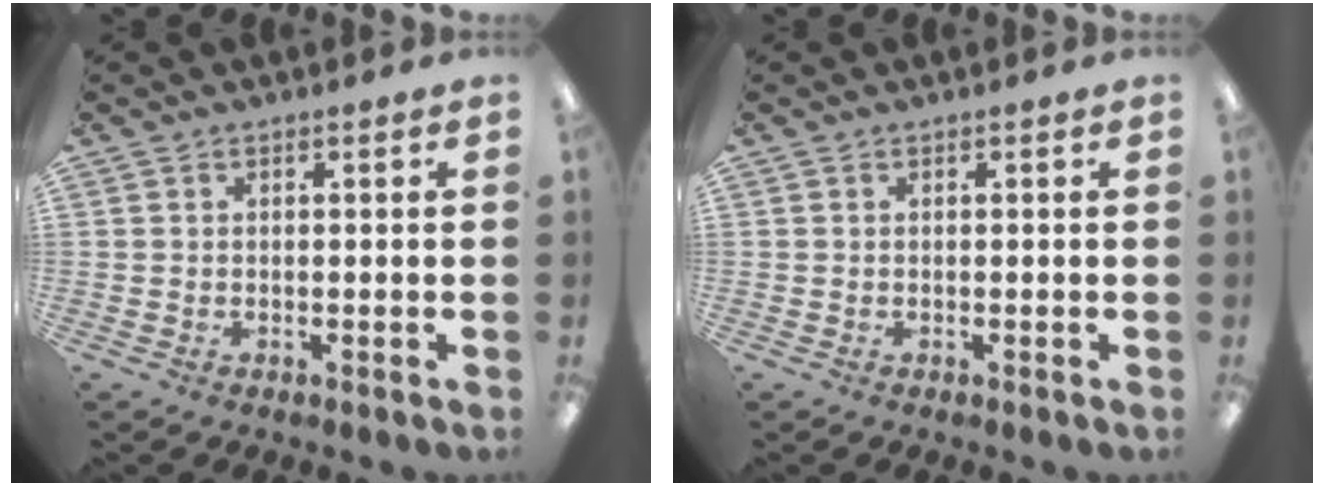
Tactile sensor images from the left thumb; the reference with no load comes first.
{"total": 0.0}